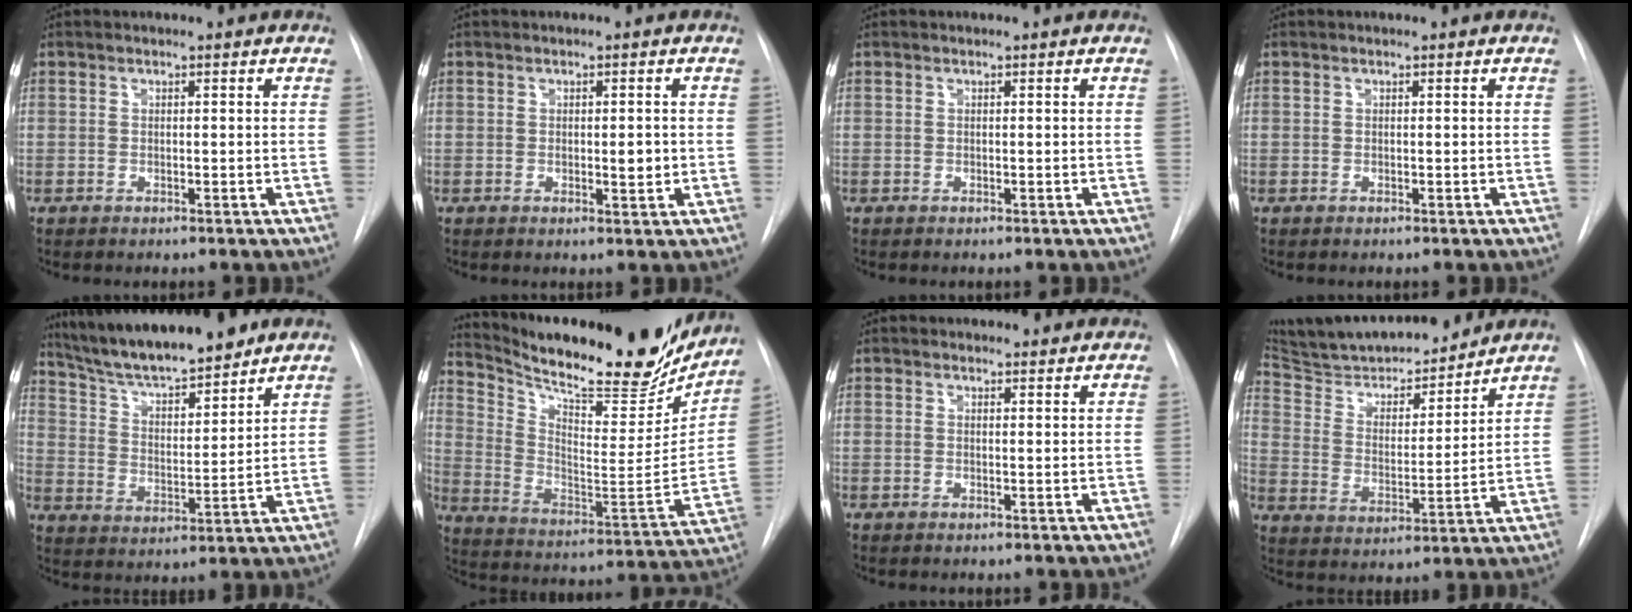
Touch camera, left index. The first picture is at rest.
{"total": 2.1, "force": [-0.6, 0.7, 1.9], "torque": [-0.026, -0.007, -0.008]}
{"total": 0.0}
{"total": 0.0}
{"total": 15.9, "force": [13.8, 2.5, 7.5], "torque": [-0.127, 0.002, 0.234]}
{"total": 27.3, "force": [23.3, 6.4, 12.8], "torque": [-0.209, -0.054, 0.331]}
{"total": 1.5, "force": [1.3, 0.6, -0.2], "torque": [-0.002, -0.004, 0.009]}
{"total": 18.0, "force": [16.5, 3.4, 6.5], "torque": [-0.105, -0.007, 0.266]}